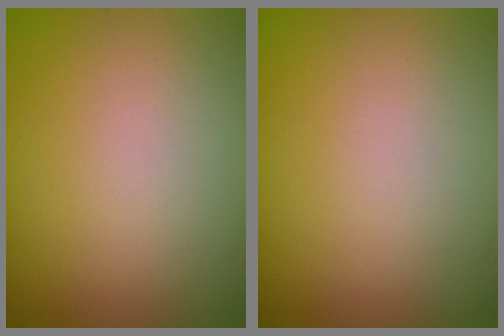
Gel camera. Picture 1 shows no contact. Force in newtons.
{"total": 0.0}